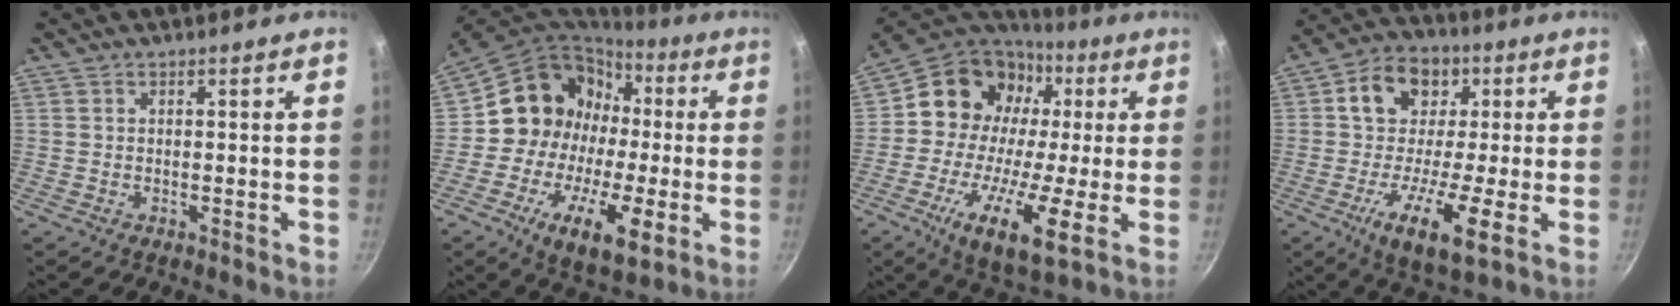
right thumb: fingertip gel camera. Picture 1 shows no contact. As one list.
[{"total": 19.7, "force": [-1.4, 14.8, 12.9], "torque": [-0.187, 0.036, -0.029]}, {"total": 21.9, "force": [0.1, 14.5, 16.3], "torque": [-0.254, 0.024, -0.016]}, {"total": 16.1, "force": [-0.8, 9.8, 12.8], "torque": [-0.185, 0.028, -0.034]}]